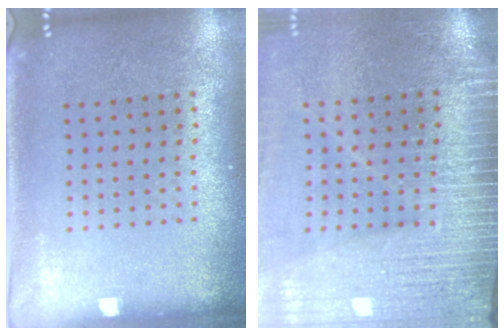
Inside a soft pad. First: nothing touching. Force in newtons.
{"total": 3.8, "press": 3.3, "slide": 1.9}